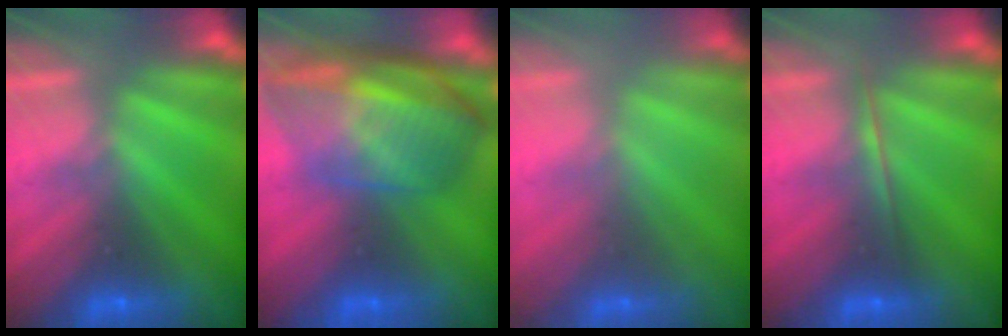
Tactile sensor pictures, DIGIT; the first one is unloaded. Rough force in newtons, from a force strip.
{"total": 8.0}
{"total": 2.2}
{"total": 1.7}